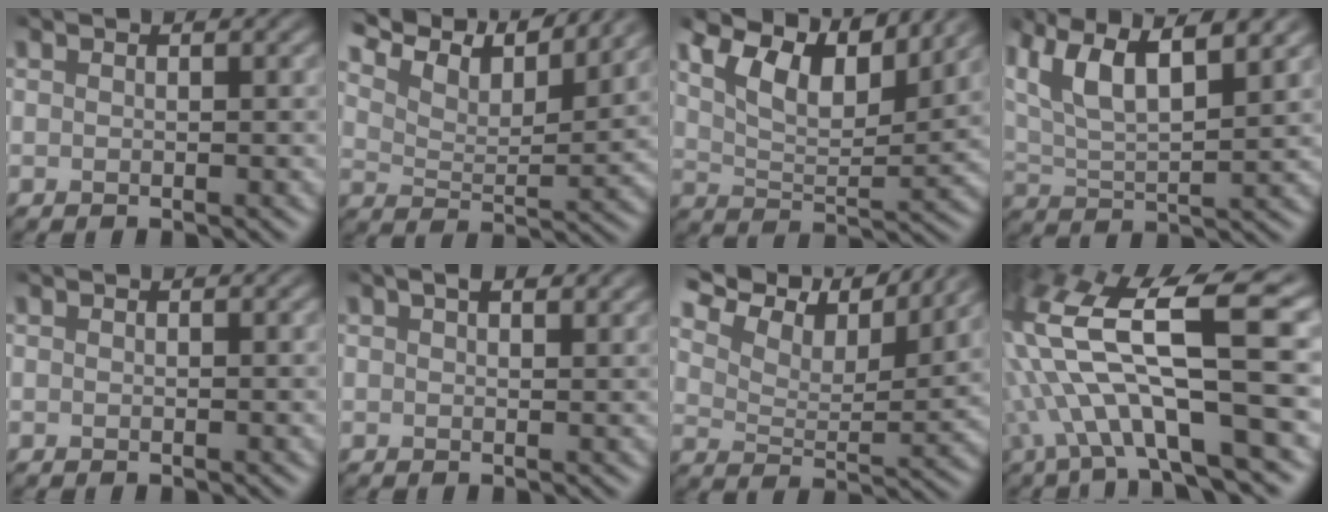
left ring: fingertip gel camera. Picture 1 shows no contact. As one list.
[{"total": 9.3, "force": [7.9, 2.2, 4.3], "torque": [-0.093, 0.009, 0.117]}, {"total": 8.4, "force": [6.1, 2.8, 4.9], "torque": [-0.094, 0.011, 0.094]}, {"total": 11.3, "force": [6.3, 4.7, 8.1], "torque": [-0.153, 0.047, 0.088]}, {"total": 0.0}, {"total": 2.0, "force": [1.3, 0.8, 1.3], "torque": [-0.016, 0.004, 0.021]}, {"total": 10.3, "force": [8.7, 2.9, 4.6], "torque": [-0.098, 0.011, 0.116]}, {"total": 14.5, "force": [0.2, 3.9, 14.0], "torque": [-0.278, 0.022, 0.022]}]